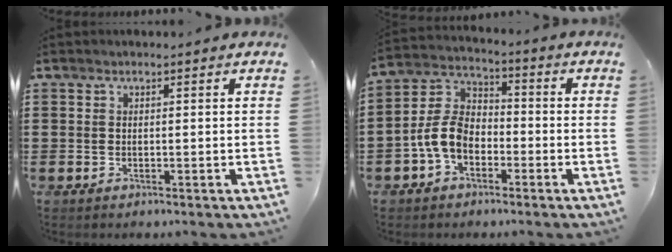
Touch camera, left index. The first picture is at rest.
{"total": 7.4, "force": [-3.0, 4.8, 4.7], "torque": [-0.129, 0.003, -0.069]}